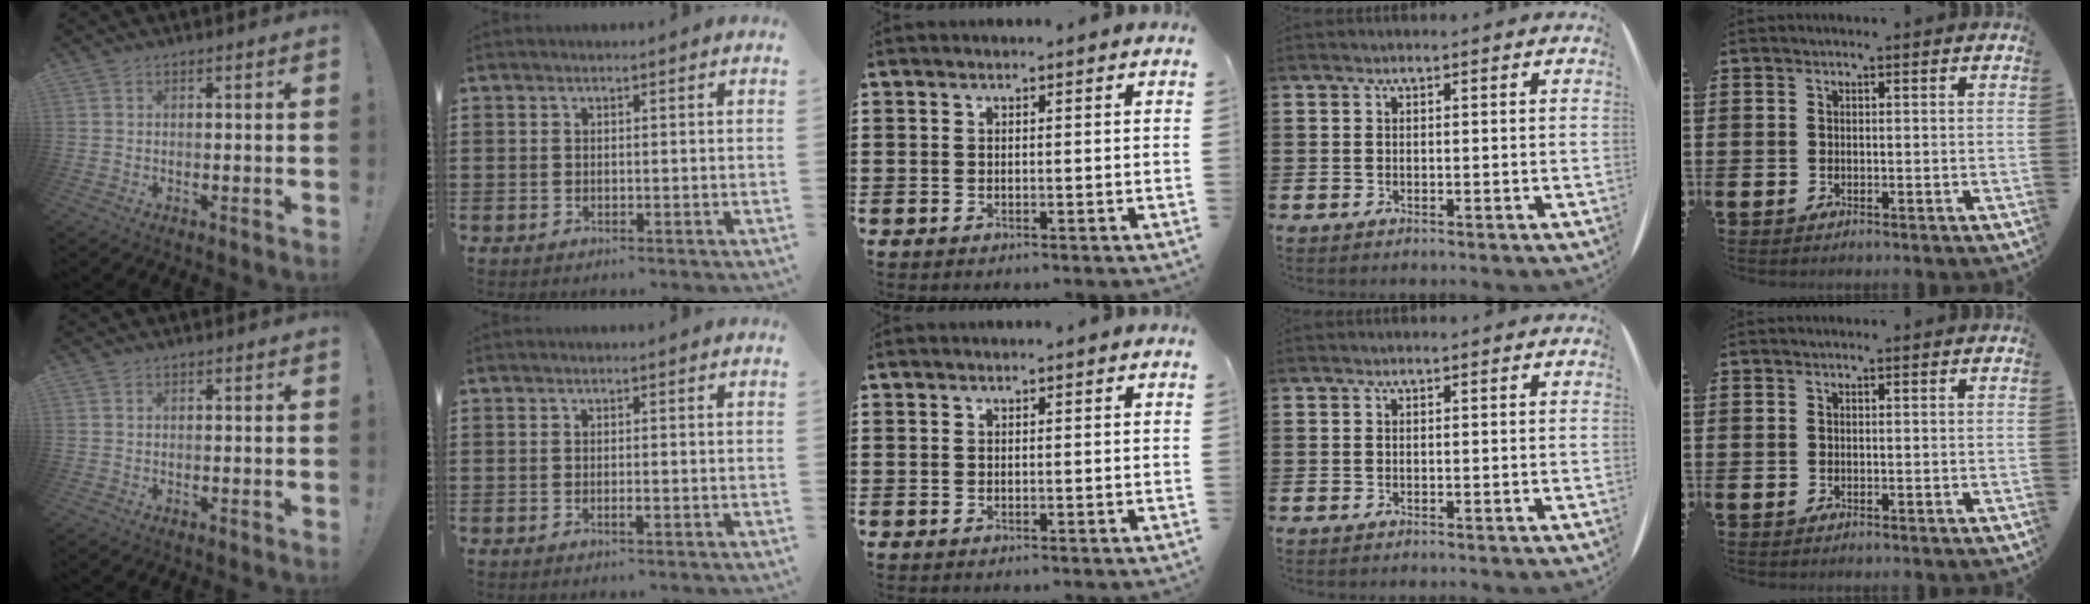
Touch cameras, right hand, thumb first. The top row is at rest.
{"index": {"total": 1.0, "force": [-0.5, 0.1, 0.8], "torque": [-0.016, -0.004, -0.007]}}